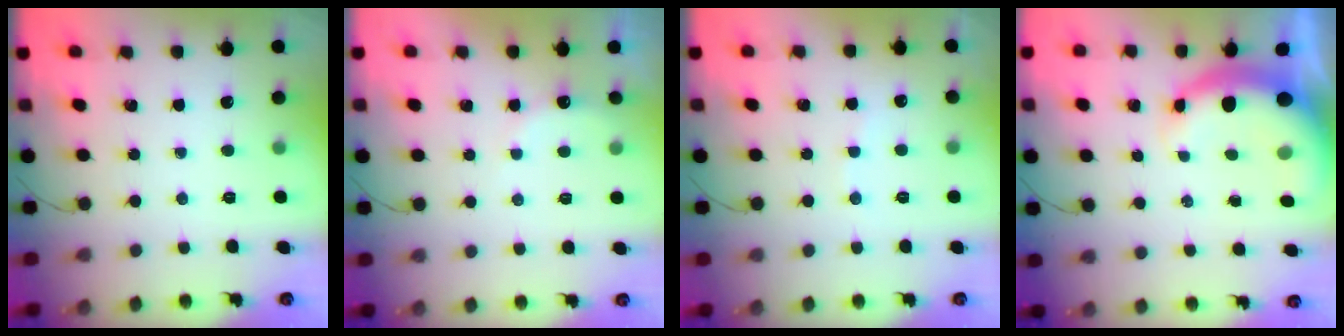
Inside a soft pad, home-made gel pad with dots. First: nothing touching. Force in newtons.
{"total": 5.8, "press": 5.7, "slide": 1.0}
{"total": 5.7, "press": 5.7, "slide": 0.9}
{"total": 6.9, "press": 6.7, "slide": 1.6}